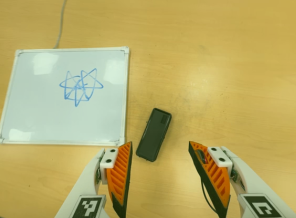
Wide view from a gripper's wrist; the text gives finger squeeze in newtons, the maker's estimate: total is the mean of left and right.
{"total": 0.0}